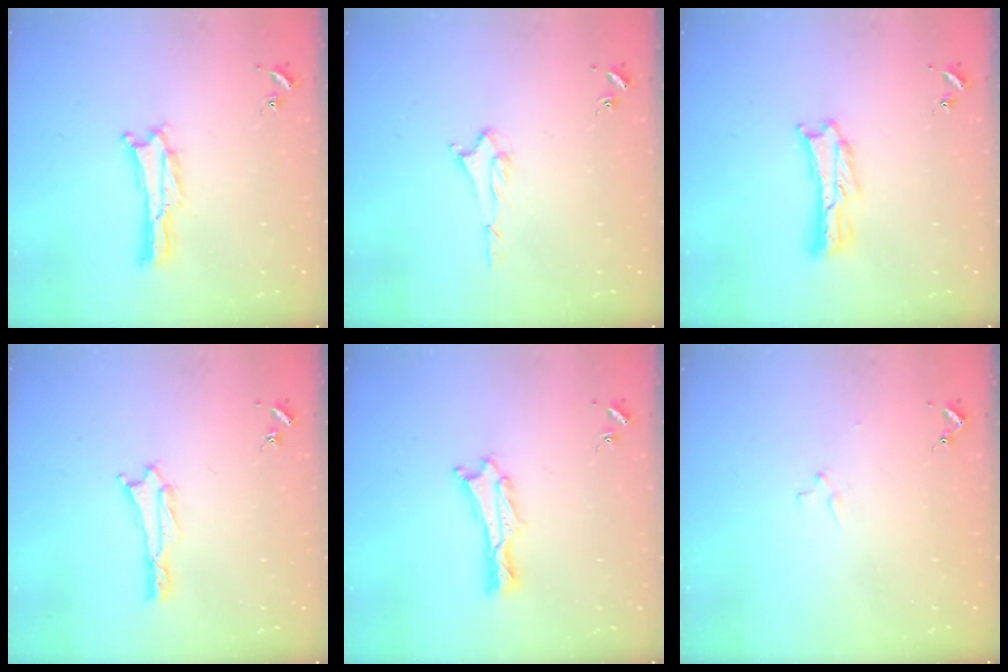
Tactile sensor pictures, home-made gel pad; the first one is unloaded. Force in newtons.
{"total": 1.5, "press": 1.5, "slide": 0.2}
{"total": 1.6, "press": 1.6, "slide": 0.3}
{"total": 1.0, "press": 1.0, "slide": 0.2}
{"total": 0.8, "press": 0.7, "slide": 0.2}
{"total": 1.1, "press": 1.1, "slide": 0.1}